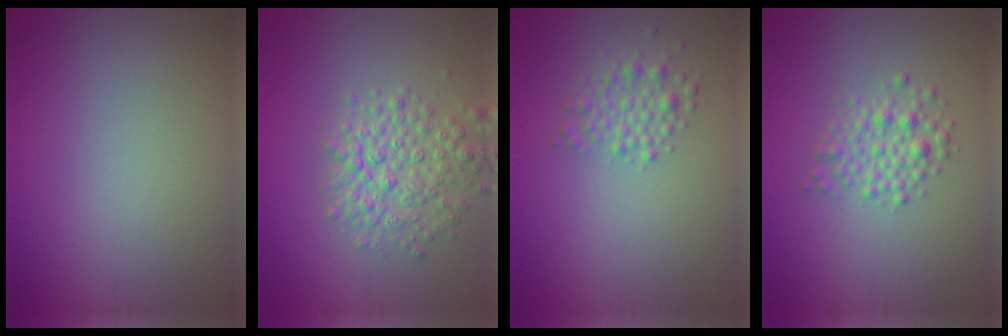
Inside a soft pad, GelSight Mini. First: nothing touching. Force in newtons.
{"total": 4.0, "press": 4.0, "slide": 0.2}
{"total": 2.2, "press": 2.2, "slide": 0.1}
{"total": 2.6, "press": 2.5, "slide": 0.0}